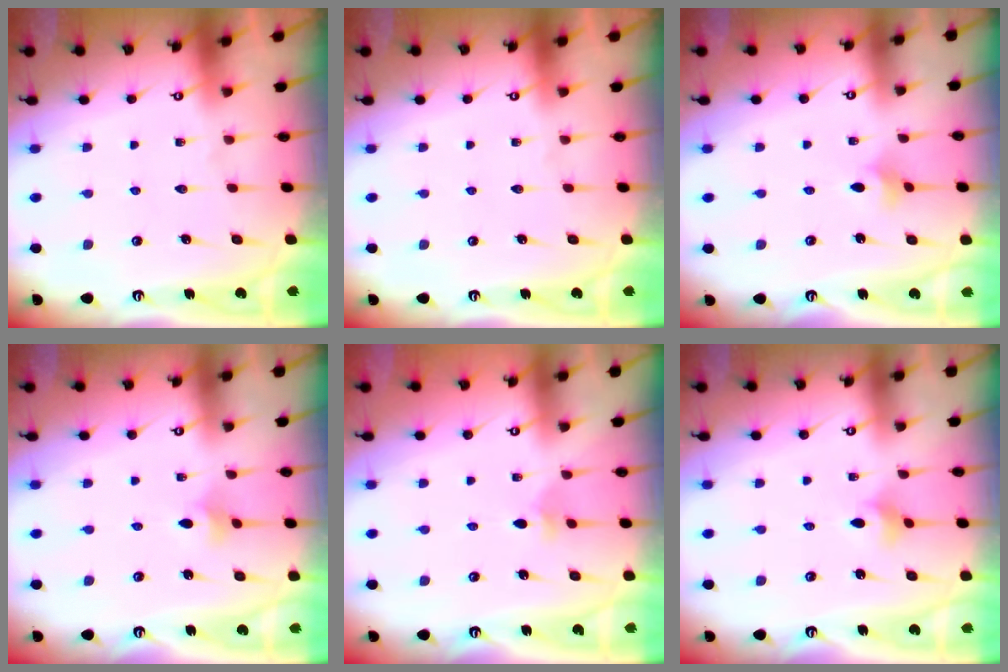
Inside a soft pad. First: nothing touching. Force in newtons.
{"total": 0.0}
{"total": 2.5, "press": 2.4, "slide": 0.6}
{"total": 2.9, "press": 2.8, "slide": 0.6}
{"total": 4.0, "press": 4.0, "slide": 0.6}
{"total": 3.3, "press": 3.2, "slide": 0.6}